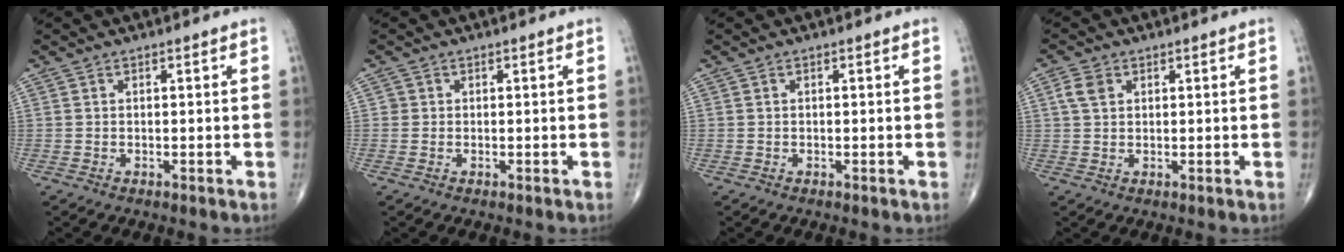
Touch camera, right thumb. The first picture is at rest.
{"total": 0.8, "force": [0.0, 0.8, 0.1], "torque": [0.005, 0.003, 0.001]}
{"total": 0.0}
{"total": 3.3, "force": [1.1, 2.5, 1.9], "torque": [-0.033, 0.005, 0.020]}